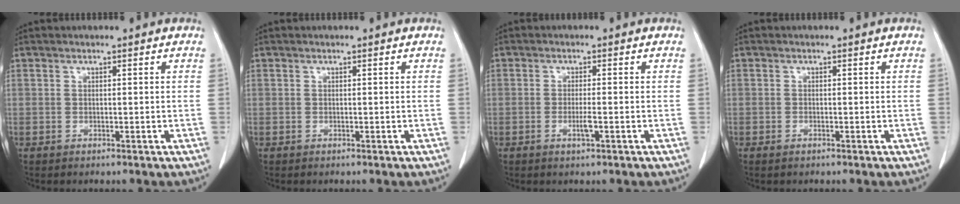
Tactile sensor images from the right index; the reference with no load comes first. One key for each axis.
{"total": 0.0}
{"total": 2.4, "fx": -0.7, "fy": 0.3, "fz": 2.2, "tx": -0.047, "ty": -0.004, "tz": -0.012}
{"total": 0.7, "fx": -0.3, "fy": 0.4, "fz": 0.5, "tx": -0.012, "ty": -0.001, "tz": -0.003}